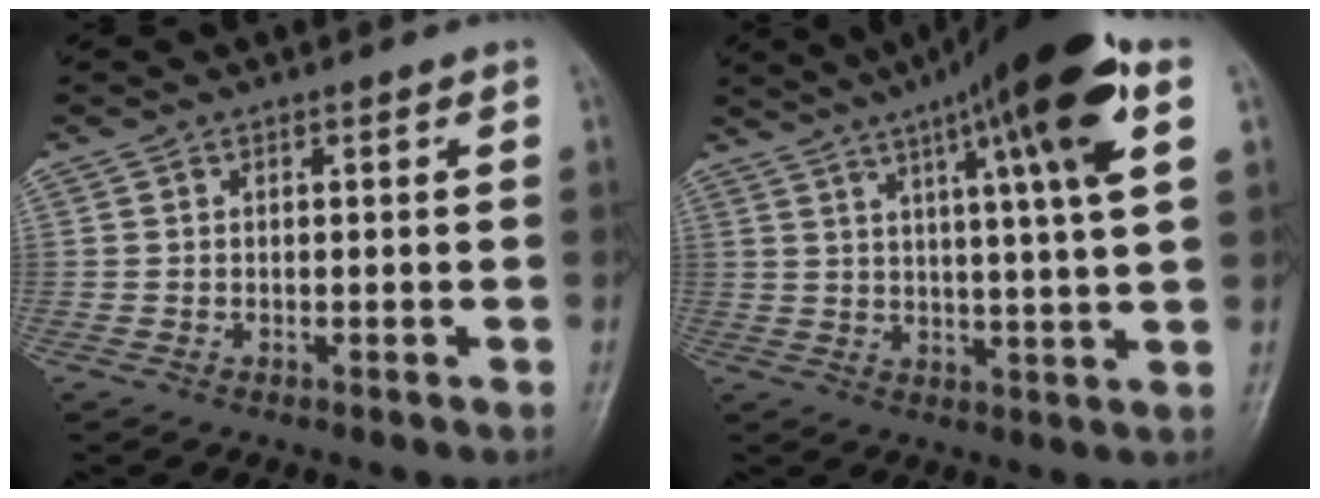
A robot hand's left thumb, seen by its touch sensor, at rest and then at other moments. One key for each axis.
{"total": 18.8, "fx": 8.8, "fy": 2.2, "fz": 16.5, "tx": -0.245, "ty": -0.007, "tz": 0.127}